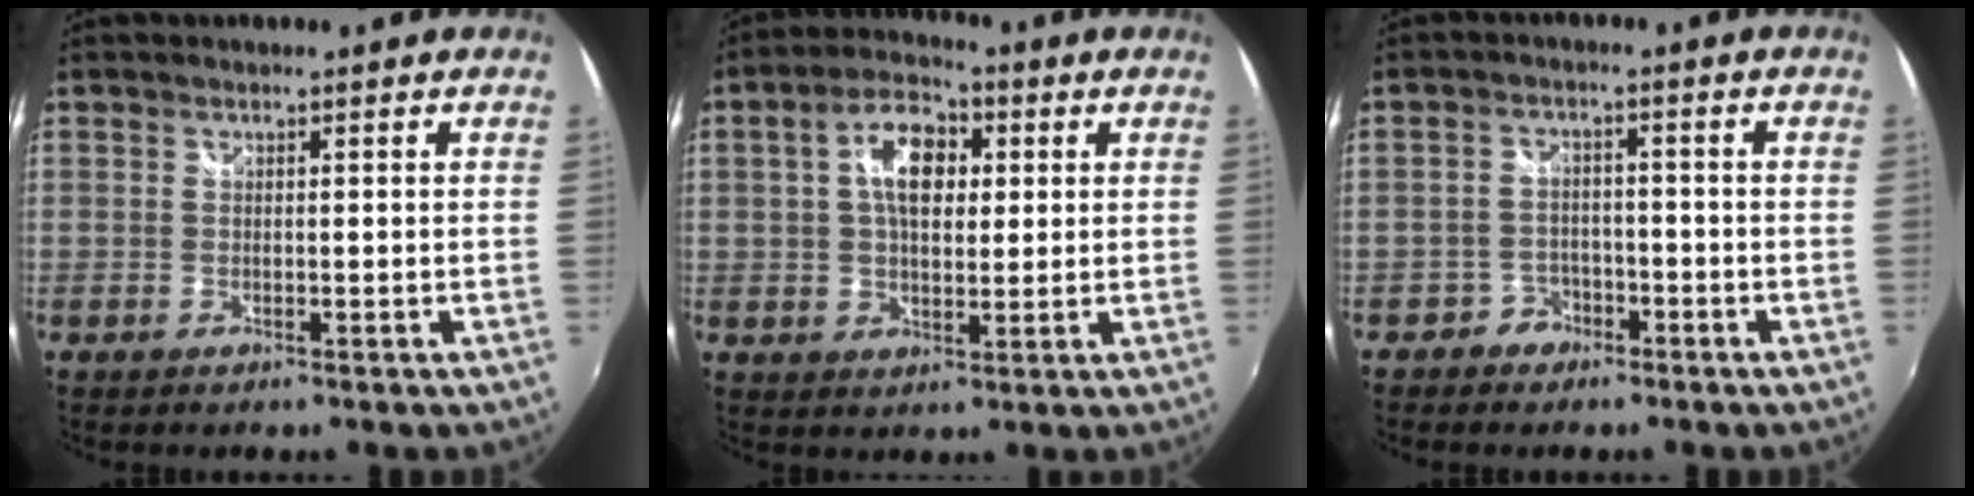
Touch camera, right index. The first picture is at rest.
{"total": 10.2, "force": [2.5, 5.7, 8.1], "torque": [-0.143, 0.027, 0.042]}
{"total": 3.8, "force": [-2.8, 2.6, 0.1], "torque": [-0.009, 0.012, -0.052]}